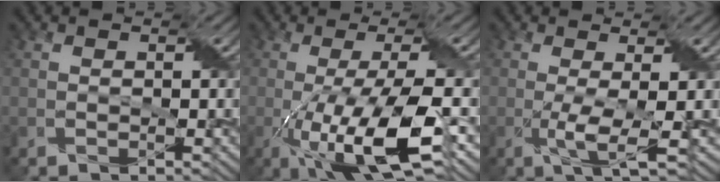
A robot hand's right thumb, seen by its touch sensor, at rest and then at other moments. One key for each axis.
{"total": 13.2, "fx": -4.5, "fy": 3.1, "fz": 12.0, "tx": -0.208, "ty": -0.014, "tz": -0.079}
{"total": 4.0, "fx": -0.4, "fy": 0.8, "fz": 3.9, "tx": -0.076, "ty": -0.003, "tz": -0.008}